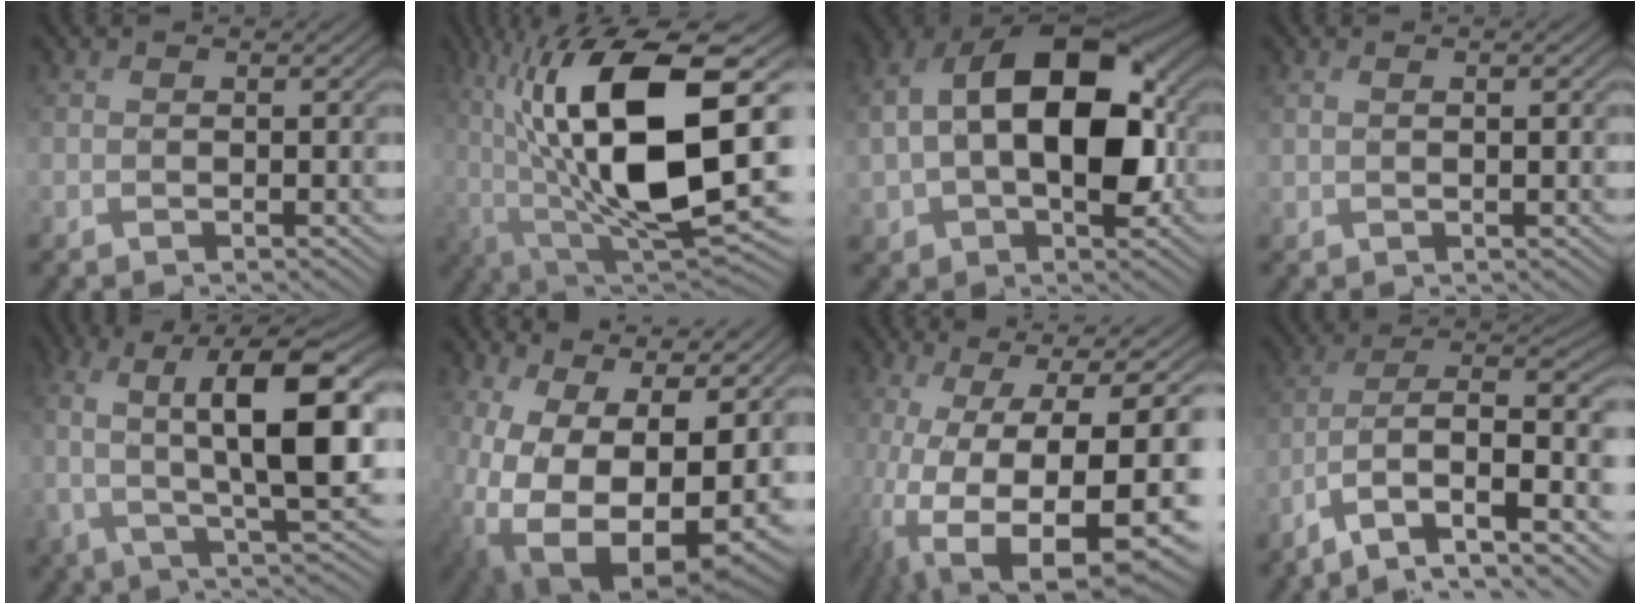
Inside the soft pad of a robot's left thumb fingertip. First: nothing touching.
{"total": 18.8, "force": [2.3, 7.5, 17.0], "torque": [-0.314, 0.009, 0.032]}
{"total": 16.6, "force": [1.4, 10.0, 13.1], "torque": [-0.232, 0.010, 0.025]}
{"total": 1.2, "force": [0.6, 0.2, 1.1], "torque": [-0.021, -0.001, 0.016]}
{"total": 14.7, "force": [1.1, 5.3, 13.7], "torque": [-0.271, -0.005, 0.022]}
{"total": 18.6, "force": [-0.6, 11.7, 14.4], "torque": [-0.256, -0.061, 0.039]}
{"total": 17.6, "force": [-5.9, 6.4, 15.3], "torque": [-0.279, -0.053, -0.065]}
{"total": 12.9, "force": [-5.1, 5.6, 10.4], "torque": [-0.202, -0.017, -0.093]}